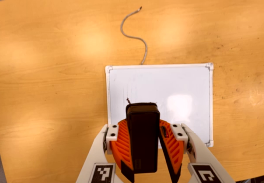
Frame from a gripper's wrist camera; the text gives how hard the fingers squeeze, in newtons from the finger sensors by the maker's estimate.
{"total": 9.0, "left": 9.3, "right": 8.7}